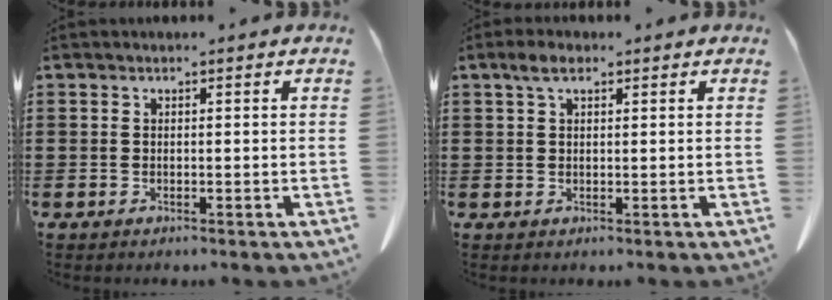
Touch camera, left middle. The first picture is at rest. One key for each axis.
{"total": 2.7, "fx": 1.5, "fy": 1.0, "fz": 2.0, "tx": -0.045, "ty": 0.003, "tz": 0.027}